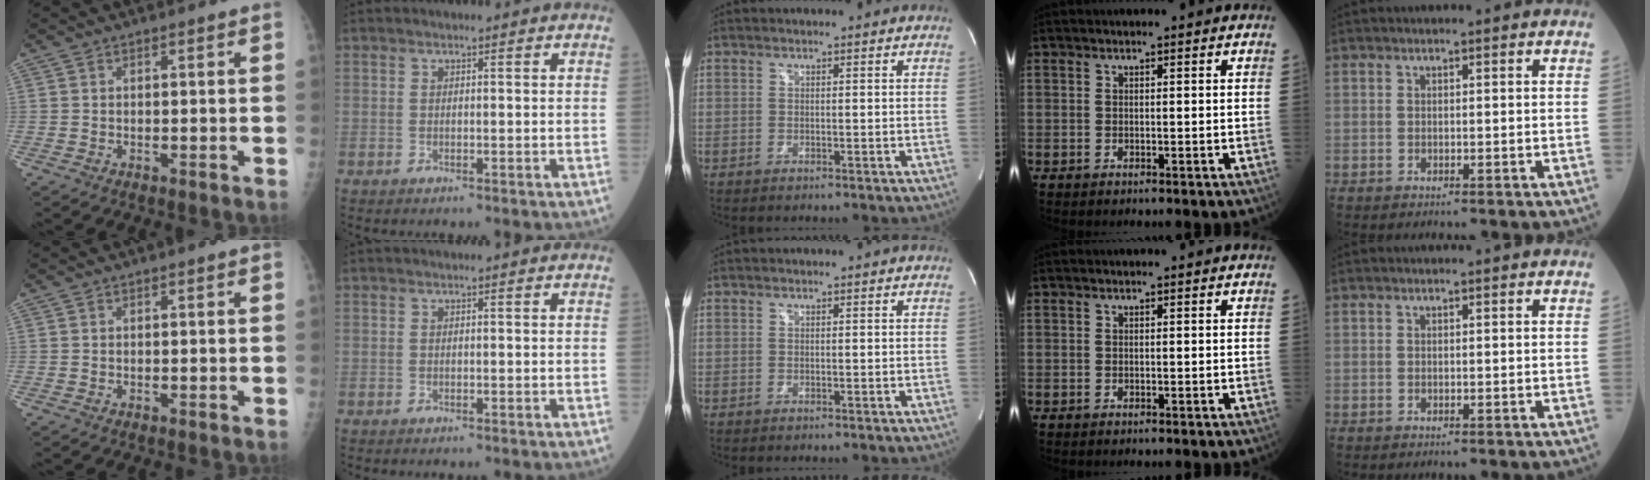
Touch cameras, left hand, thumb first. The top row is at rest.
{}